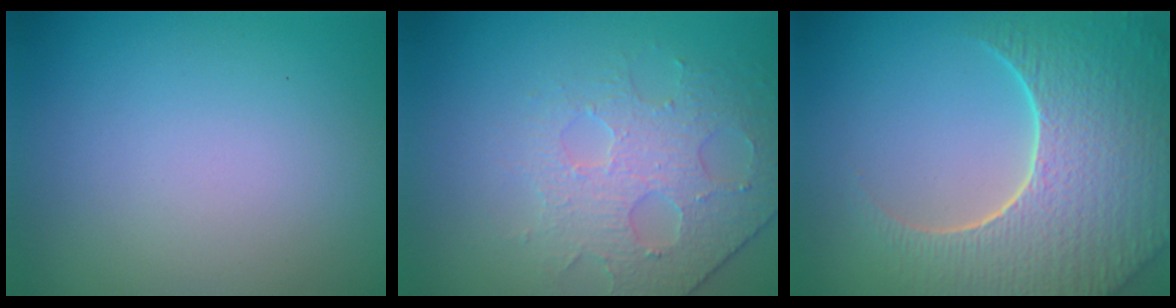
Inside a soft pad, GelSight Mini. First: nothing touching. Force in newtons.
{"total": 4.3, "press": 3.5, "slide": 2.5}
{"total": 8.7, "press": 6.1, "slide": 6.3}